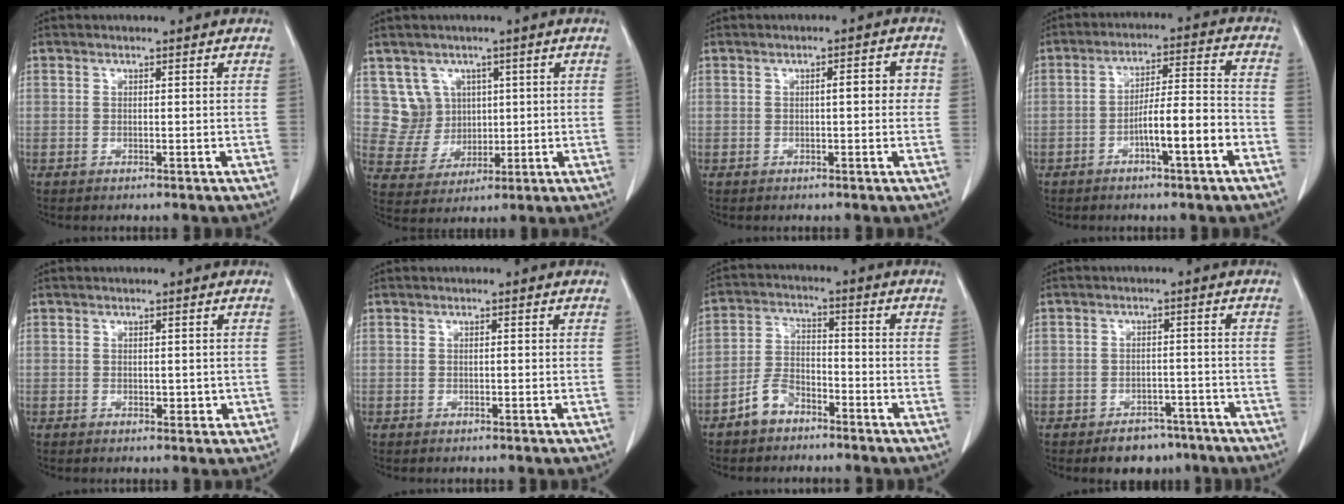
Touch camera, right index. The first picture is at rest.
{"total": 6.3, "force": [2.3, 5.9, 0.4], "torque": [-0.011, 0.021, 0.054]}
{"total": 3.3, "force": [0.2, 1.0, 3.1], "torque": [-0.040, 0.012, 0.001]}
{"total": 8.8, "force": [-3.8, 0.6, 7.9], "torque": [-0.133, 0.019, -0.060]}
{"total": 1.6, "force": [-0.2, 1.1, 1.2], "torque": [-0.011, -0.001, 0.001]}
{"total": 0.0}
{"total": 5.7, "force": [-3.9, 3.2, 2.5], "torque": [-0.058, 0.013, -0.075]}
{"total": 5.6, "force": [-4.1, 3.5, 1.6], "torque": [-0.011, 0.010, -0.055]}